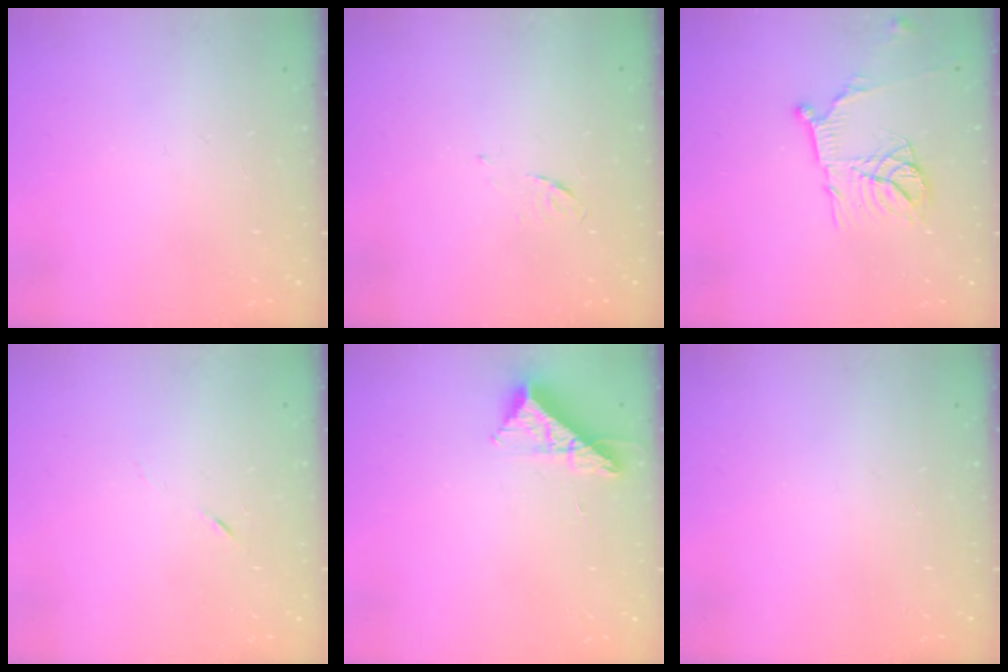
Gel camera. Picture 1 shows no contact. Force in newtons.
{"total": 3.5, "press": 3.4, "slide": 0.8}
{"total": 14.7, "press": 14.7, "slide": 1.6}
{"total": 3.8, "press": 3.7, "slide": 1.1}
{"total": 8.9, "press": 8.9, "slide": 0.3}
{"total": 0.0}